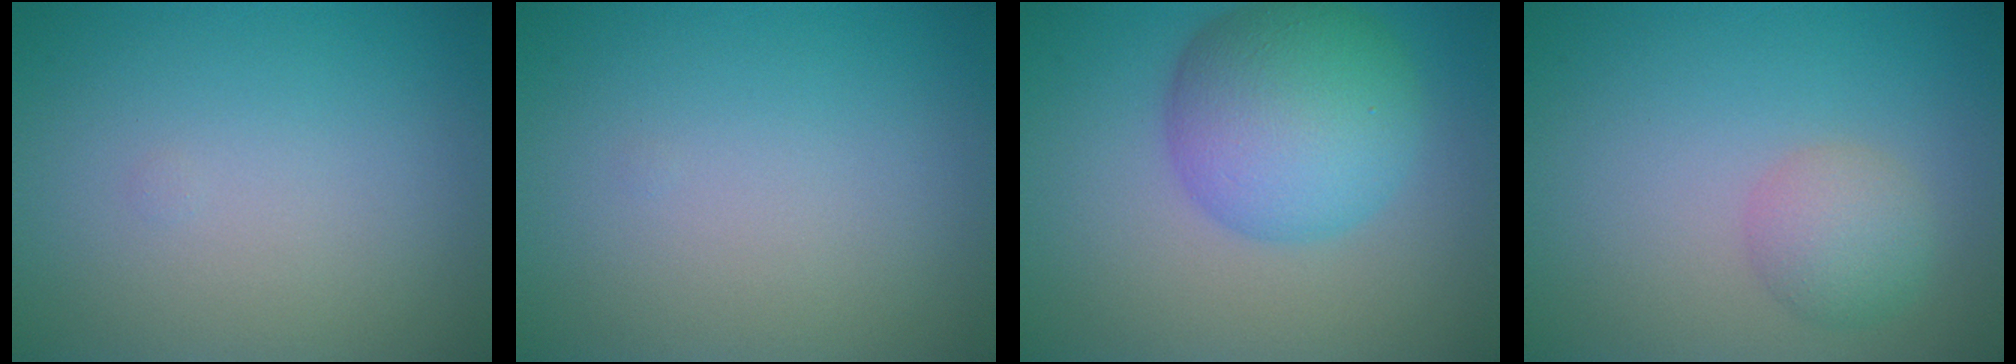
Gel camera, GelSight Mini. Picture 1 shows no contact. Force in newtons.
{"total": 0.0}
{"total": 7.8, "press": 7.8, "slide": 0.1}
{"total": 2.6, "press": 2.6, "slide": 0.1}